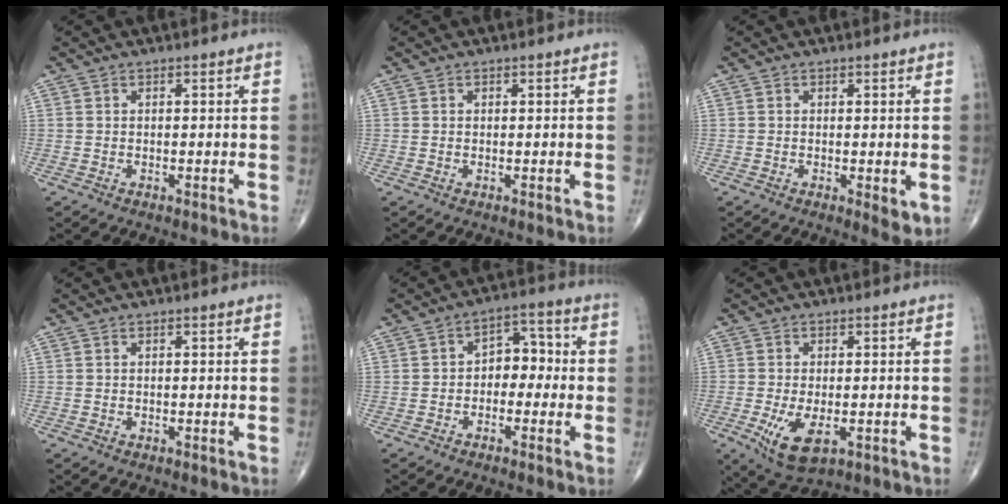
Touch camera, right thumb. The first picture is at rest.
{"total": 0.0}
{"total": 2.7, "force": [-0.4, 1.1, 2.5], "torque": [-0.030, -0.008, -0.007]}
{"total": 0.0}
{"total": 6.3, "force": [-0.8, 4.5, 4.3], "torque": [-0.033, 0.030, -0.027]}
{"total": 7.7, "force": [-2.4, 3.7, 6.3], "torque": [-0.116, -0.016, -0.031]}